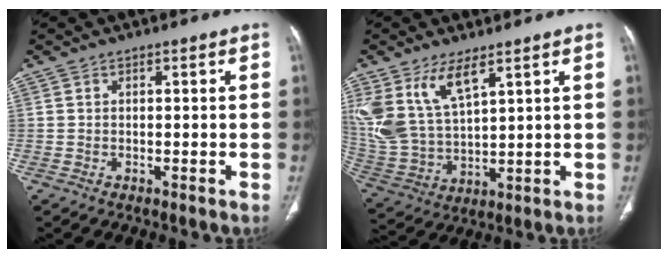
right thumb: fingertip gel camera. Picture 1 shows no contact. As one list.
[{"total": 13.2, "force": [7.3, 5.9, 9.3], "torque": [-0.192, -0.027, 0.166]}]